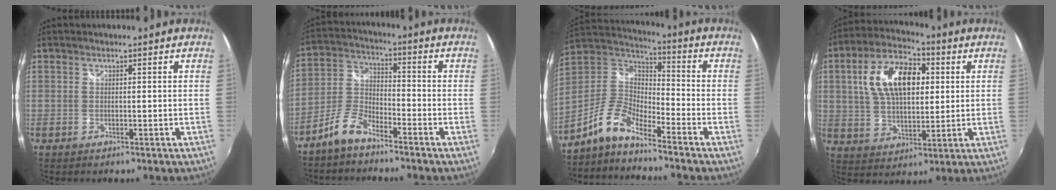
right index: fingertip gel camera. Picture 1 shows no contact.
{"total": 7.0, "force": [-5.4, 2.5, 3.8], "torque": [-0.090, 0.017, -0.110]}
{"total": 9.8, "force": [-7.0, 2.9, 6.1], "torque": [-0.136, 0.016, -0.148]}
{"total": 15.5, "force": [3.7, 8.5, 12.4], "torque": [-0.231, 0.029, 0.065]}